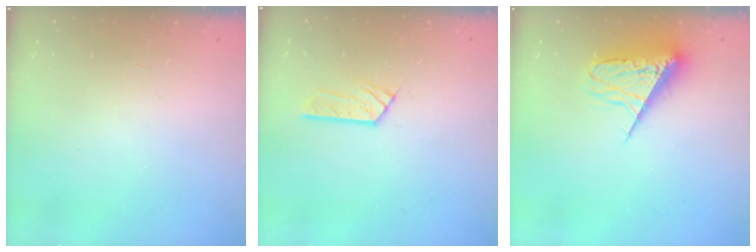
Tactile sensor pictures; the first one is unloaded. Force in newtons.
{"total": 6.4, "press": 6.4, "slide": 0.3}
{"total": 8.8, "press": 8.7, "slide": 0.8}